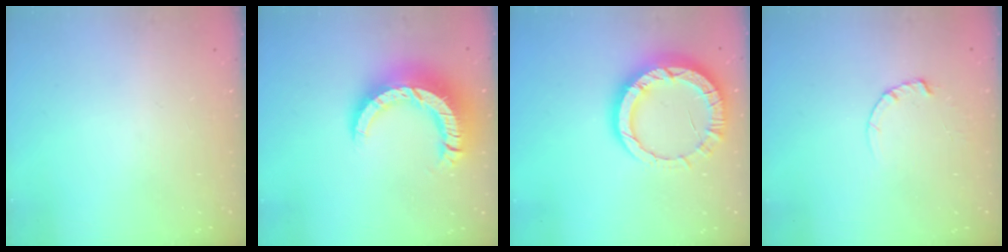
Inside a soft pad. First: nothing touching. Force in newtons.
{"total": 14.4, "press": 14.3, "slide": 1.7}
{"total": 12.6, "press": 12.6, "slide": 1.1}
{"total": 2.4, "press": 2.4, "slide": 0.3}